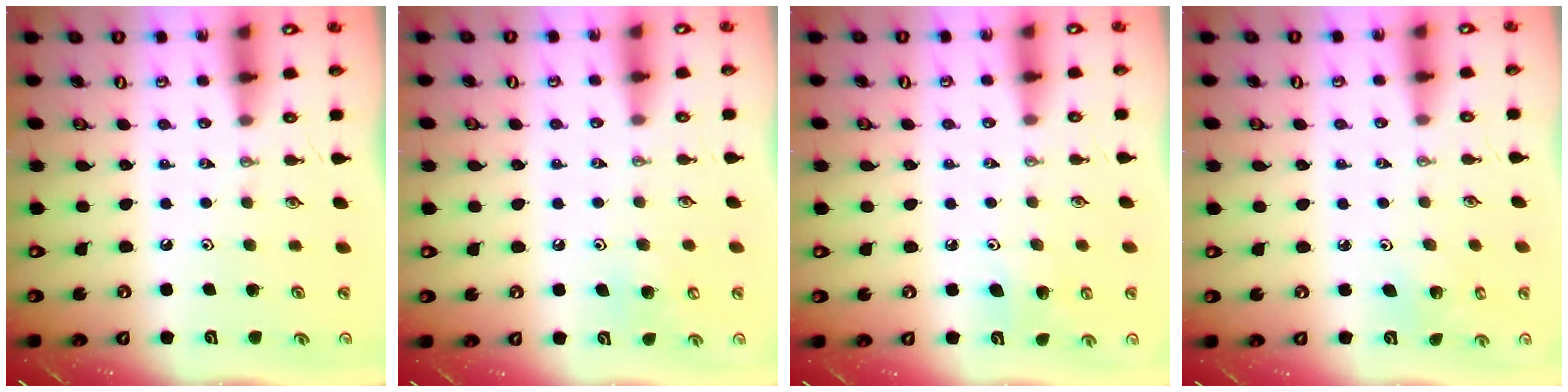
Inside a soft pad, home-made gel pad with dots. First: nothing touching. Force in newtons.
{"total": 6.3, "press": 6.3, "slide": 0.0}
{"total": 6.6, "press": 6.5, "slide": 1.2}
{"total": 2.2, "press": 2.2, "slide": 0.2}